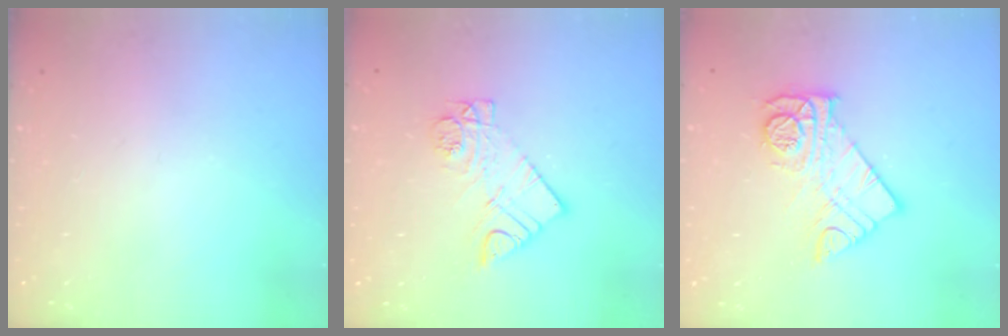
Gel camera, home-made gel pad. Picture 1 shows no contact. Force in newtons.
{"total": 9.9, "press": 9.9, "slide": 0.7}
{"total": 11.4, "press": 11.4, "slide": 1.0}